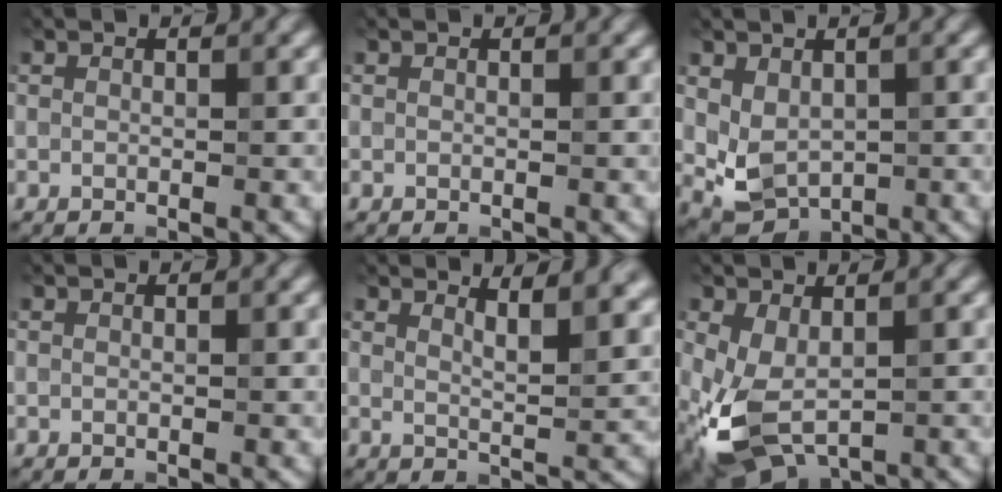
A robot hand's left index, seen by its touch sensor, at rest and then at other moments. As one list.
[{"total": 0.0}, {"total": 2.9, "force": [0.2, 2.1, 2.0], "torque": [-0.045, -0.011, 0.019]}, {"total": 0.0}, {"total": 4.5, "force": [3.0, 1.4, 3.1], "torque": [-0.027, 0.011, 0.042]}, {"total": 5.1, "force": [-1.7, 2.7, 4.0], "torque": [-0.109, -0.009, -0.025]}]